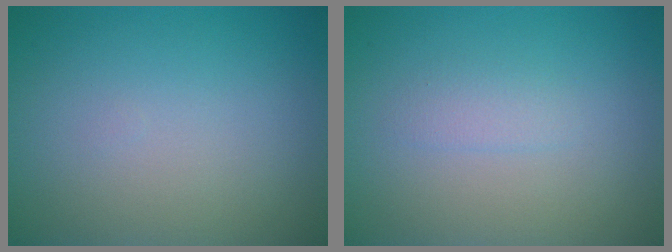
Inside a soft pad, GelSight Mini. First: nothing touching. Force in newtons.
{"total": 1.1, "press": 1.1, "slide": 0.0}